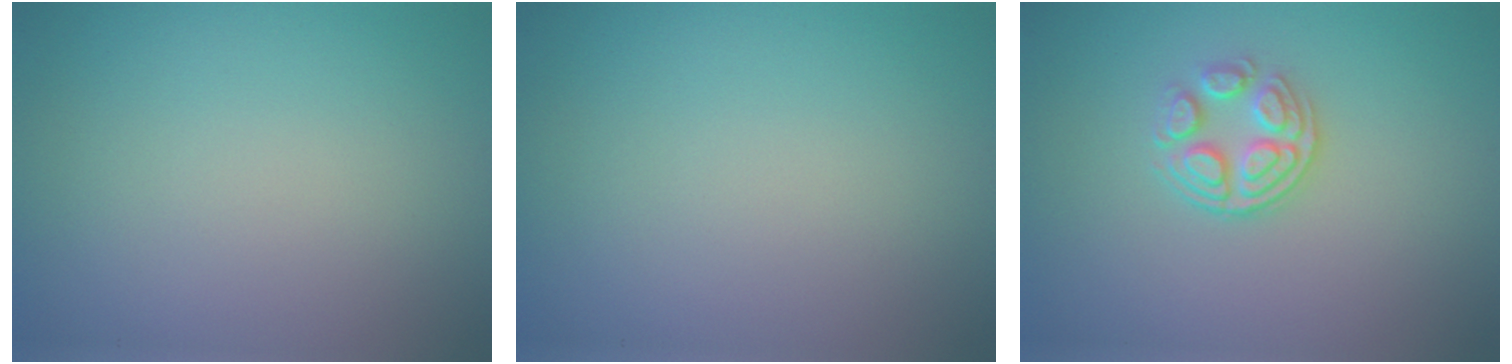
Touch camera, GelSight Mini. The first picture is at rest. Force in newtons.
{"total": 0.0}
{"total": 3.1, "press": 2.6, "slide": 1.7}